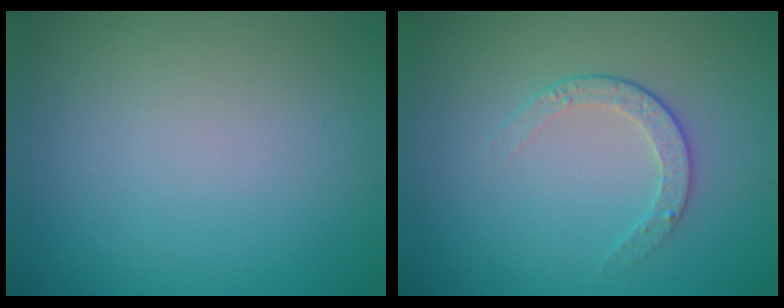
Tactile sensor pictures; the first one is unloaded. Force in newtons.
{"total": 2.1, "press": 1.4, "slide": 1.5}